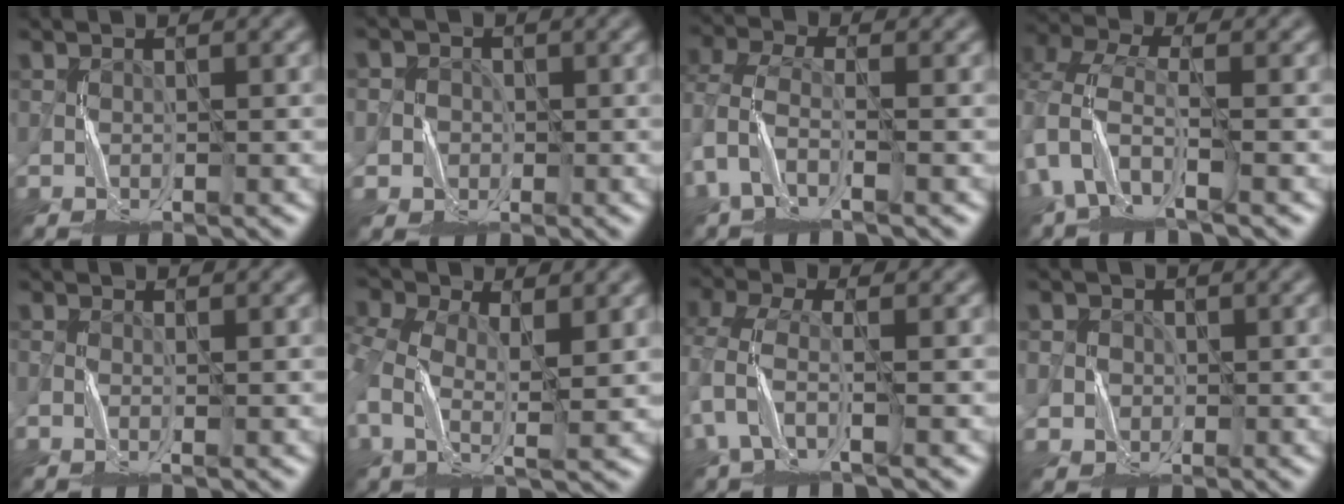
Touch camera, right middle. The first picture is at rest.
{"total": 3.2, "force": [0.0, 3.2, 0.1], "torque": [0.004, 0.009, -0.004]}
{"total": 3.5, "force": [-1.7, 1.8, 2.5], "torque": [-0.066, 0.005, -0.046]}
{"total": 5.5, "force": [-1.9, 3.2, 4.1], "torque": [-0.101, 0.001, -0.053]}
{"total": 0.7, "force": [-0.6, 0.2, 0.3], "torque": [-0.003, -0.001, -0.013]}
{"total": 7.6, "force": [0.2, 4.7, 6.0], "torque": [-0.169, -0.003, -0.003]}
{"total": 3.3, "force": [-1.1, 1.4, 2.8], "torque": [-0.074, 0.003, -0.031]}
{"total": 2.9, "force": [0.2, 2.9, 0.3], "torque": [-0.003, 0.001, 0.001]}